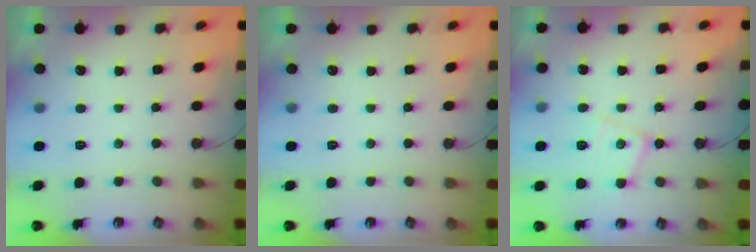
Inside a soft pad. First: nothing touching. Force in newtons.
{"total": 0.0}
{"total": 11.8, "press": 11.8, "slide": 0.8}